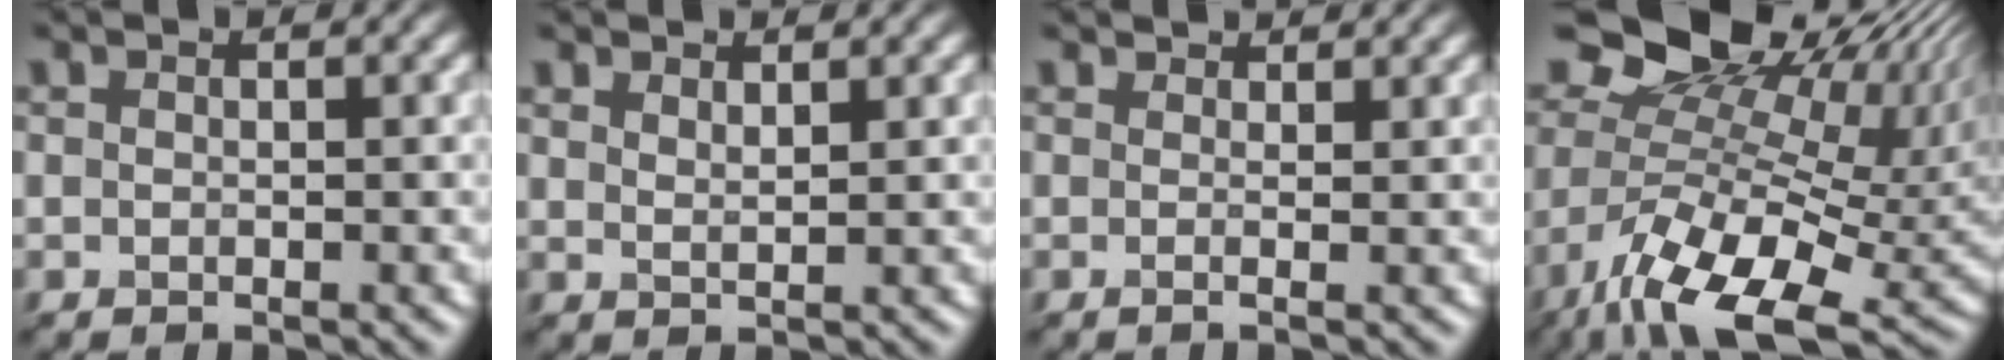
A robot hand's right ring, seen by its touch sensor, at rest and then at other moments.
{"total": 1.5, "force": [1.3, 0.3, 0.5], "torque": [-0.011, -0.001, 0.024]}
{"total": 2.9, "force": [2.1, 0.8, 1.8], "torque": [-0.023, -0.008, 0.005]}
{"total": 15.8, "force": [-1.5, 8.9, 13.0], "torque": [-0.242, -0.012, -0.003]}